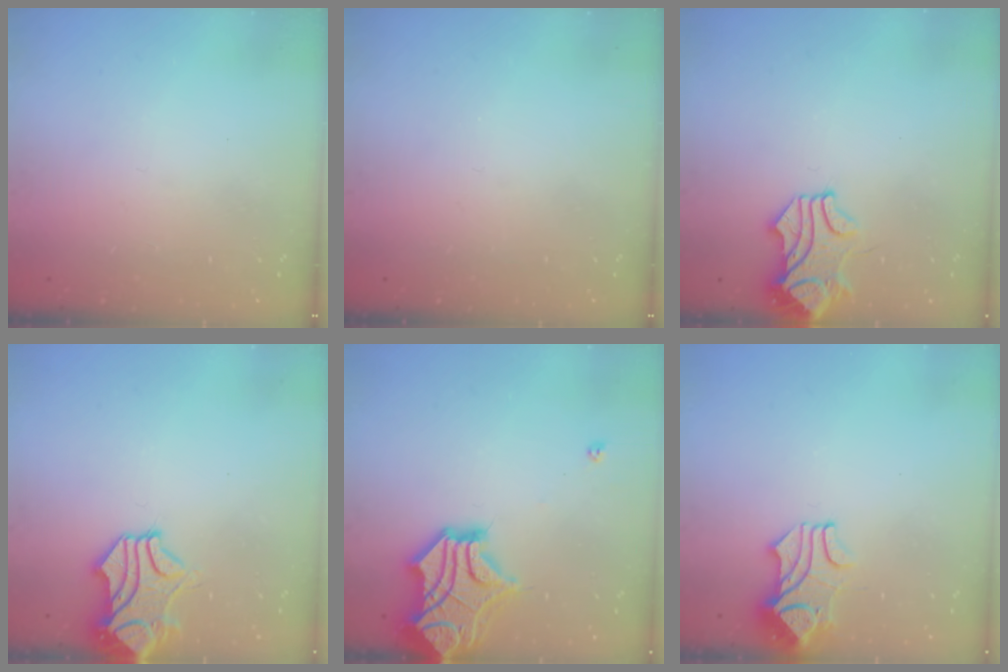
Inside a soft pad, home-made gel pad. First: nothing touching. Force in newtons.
{"total": 0.0}
{"total": 1.7, "press": 1.5, "slide": 0.8}
{"total": 1.6, "press": 1.1, "slide": 1.2}
{"total": 11.3, "press": 11.1, "slide": 2.3}
{"total": 1.9, "press": 1.5, "slide": 1.2}